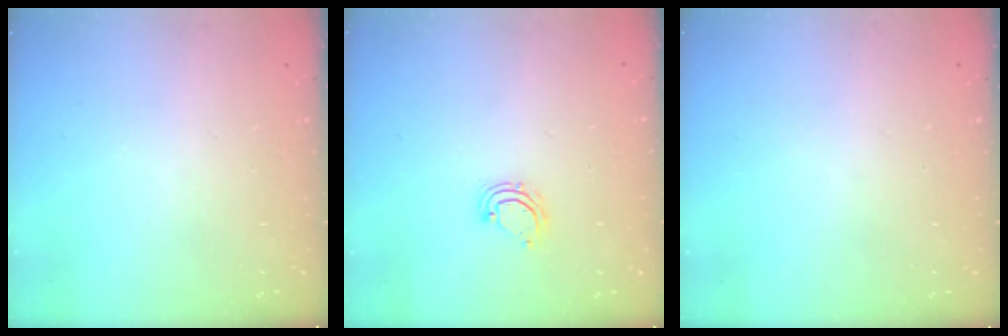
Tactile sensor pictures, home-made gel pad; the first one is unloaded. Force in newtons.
{"total": 5.4, "press": 5.4, "slide": 0.3}
{"total": 0.0}